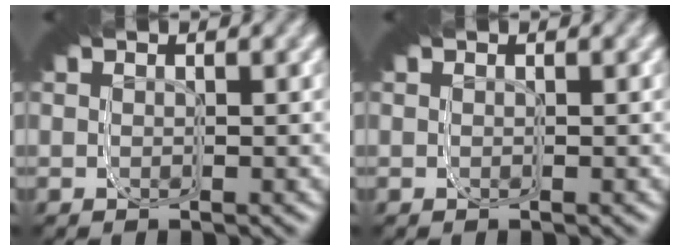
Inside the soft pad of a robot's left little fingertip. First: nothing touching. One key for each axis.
{"total": 0.0}